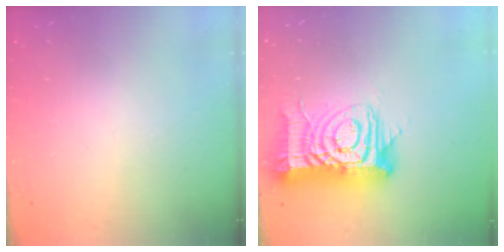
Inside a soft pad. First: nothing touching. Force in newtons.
{"total": 16.0, "press": 15.9, "slide": 1.6}